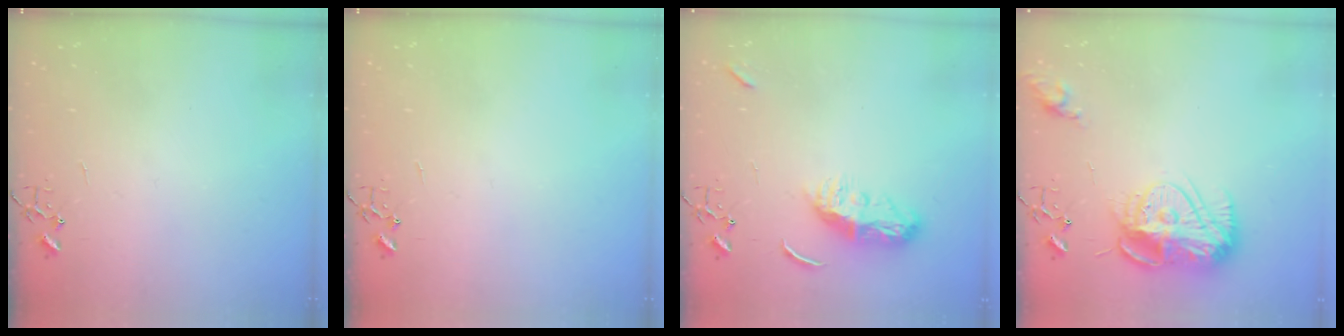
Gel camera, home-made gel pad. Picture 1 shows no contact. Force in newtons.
{"total": 0.0}
{"total": 9.1, "press": 9.1, "slide": 0.8}
{"total": 15.7, "press": 15.7, "slide": 1.0}